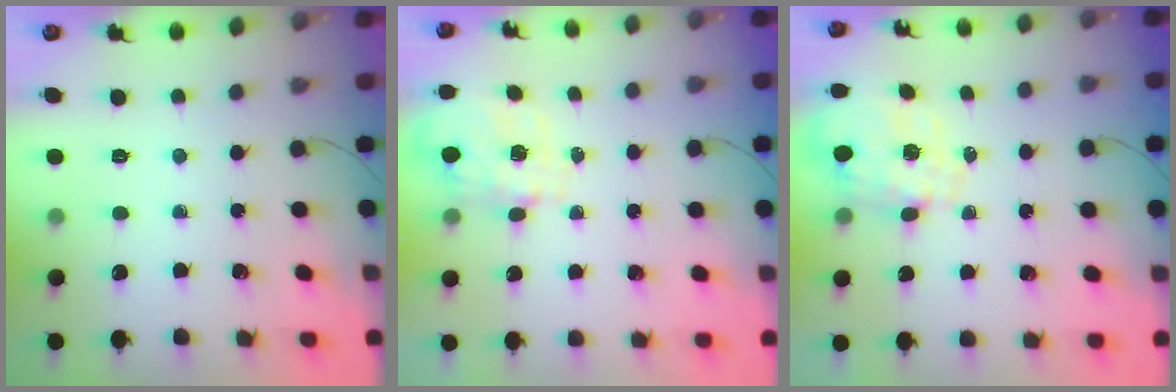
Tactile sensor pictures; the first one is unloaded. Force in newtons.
{"total": 9.3, "press": 9.3, "slide": 0.8}
{"total": 2.1, "press": 1.7, "slide": 1.1}